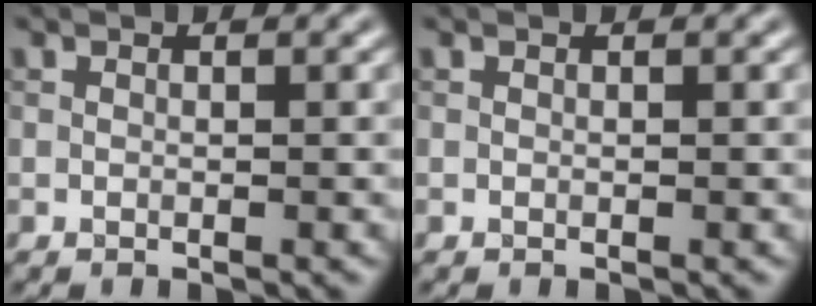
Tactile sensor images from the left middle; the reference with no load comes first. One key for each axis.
{"total": 0.0}